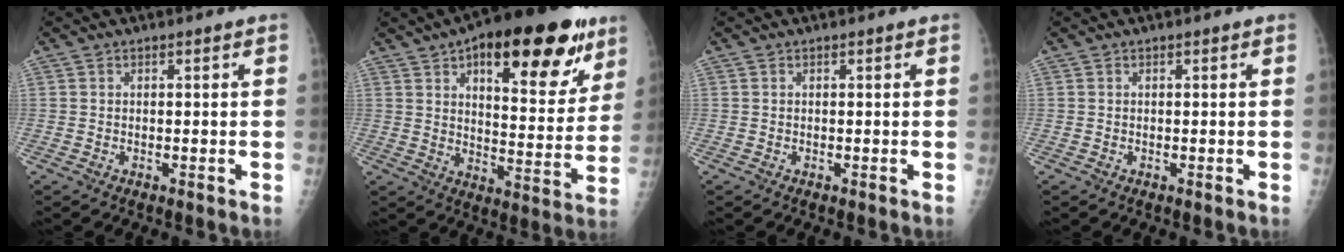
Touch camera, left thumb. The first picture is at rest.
{"total": 25.1, "force": [13.2, 10.3, 18.7], "torque": [-0.222, -0.027, 0.190]}
{"total": 0.0}
{"total": 0.0}